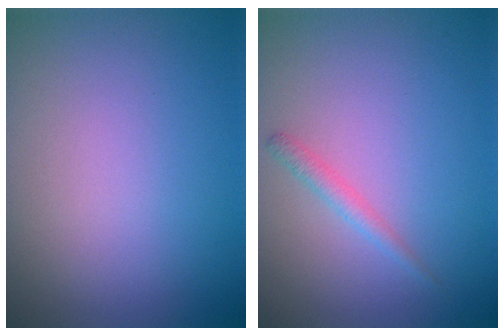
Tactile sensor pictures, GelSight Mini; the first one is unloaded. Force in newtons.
{"total": 1.2, "press": 1.2, "slide": 0.1}